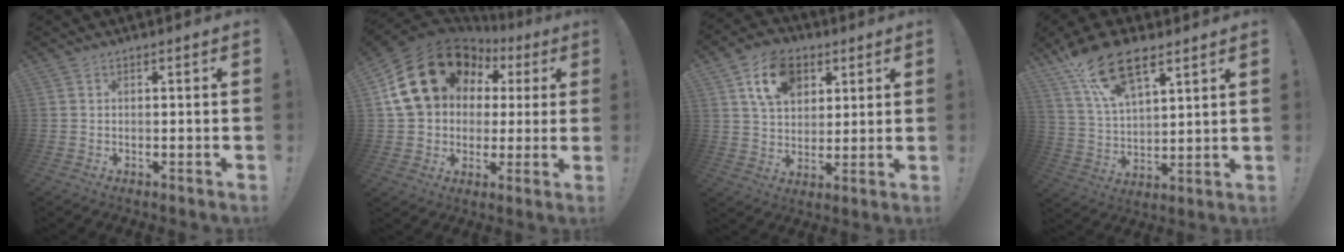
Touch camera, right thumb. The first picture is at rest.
{"total": 21.9, "force": [7.9, 16.4, 12.2], "torque": [-0.199, -0.033, 0.169]}
{"total": 13.9, "force": [6.5, 10.1, 7.2], "torque": [-0.106, -0.019, 0.123]}
{"total": 17.2, "force": [11.0, 7.9, 10.7], "torque": [-0.202, -0.051, 0.197]}